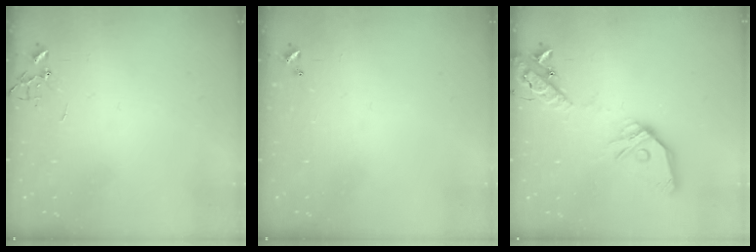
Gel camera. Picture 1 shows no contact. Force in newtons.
{"total": 0.0}
{"total": 18.2, "press": 18.0, "slide": 3.2}